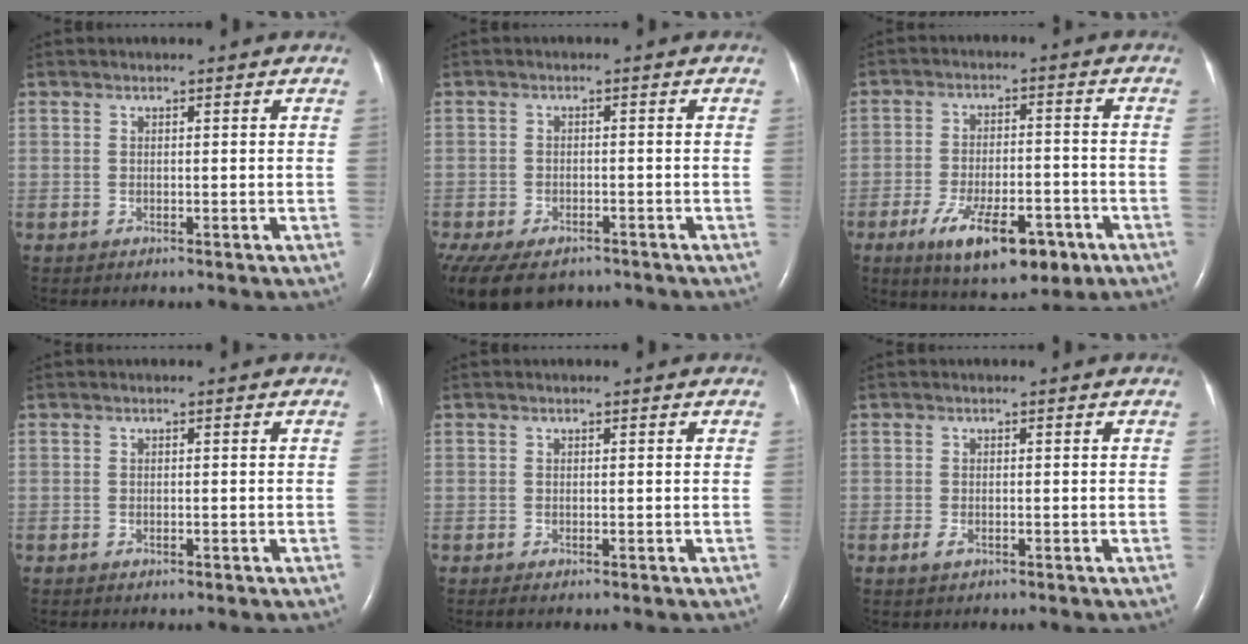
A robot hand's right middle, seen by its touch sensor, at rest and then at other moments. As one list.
[{"total": 14.4, "force": [-9.8, 8.0, 7.0], "torque": [-0.195, -0.027, -0.134]}, {"total": 12.8, "force": [-6.8, 4.7, 9.8], "torque": [-0.162, -0.011, -0.097]}, {"total": 0.7, "force": [-0.4, 0.3, 0.5], "torque": [-0.009, -0.001, -0.001]}, {"total": 0.7, "force": [-0.4, 0.1, 0.6], "torque": [-0.012, -0.003, -0.003]}, {"total": 1.3, "force": [-0.6, 0.6, 0.9], "torque": [-0.023, -0.002, -0.008]}]